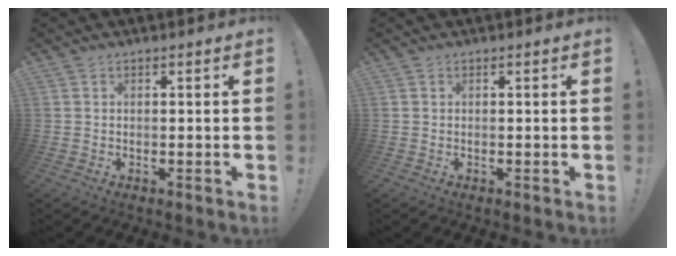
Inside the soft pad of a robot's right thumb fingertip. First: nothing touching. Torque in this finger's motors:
{"motor_torque": [0.00, 0.00, 0.00, 0.00, 0.04]}